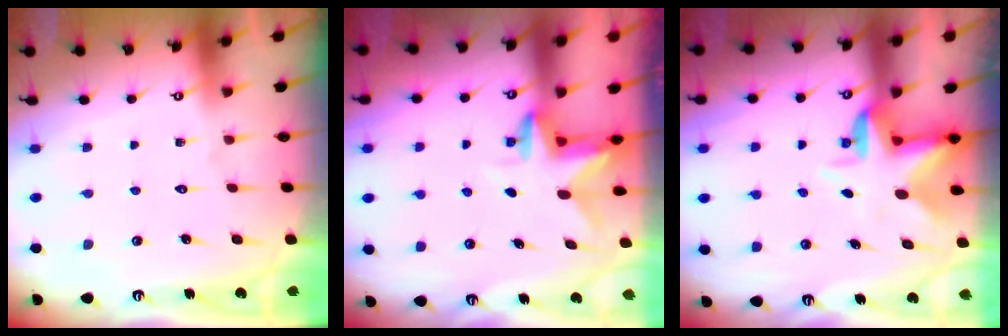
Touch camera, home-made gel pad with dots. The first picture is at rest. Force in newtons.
{"total": 3.0, "press": 3.0, "slide": 0.3}
{"total": 4.9, "press": 4.6, "slide": 1.5}